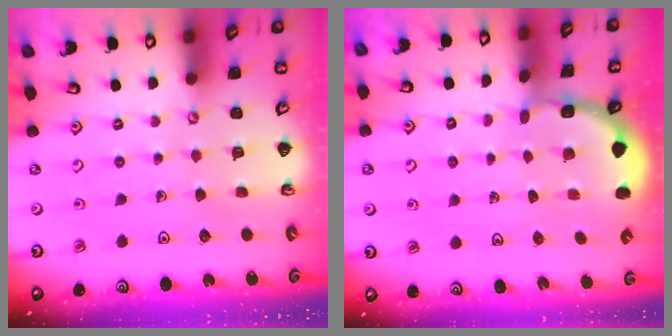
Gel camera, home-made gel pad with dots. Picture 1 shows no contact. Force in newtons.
{"total": 1.6, "press": 1.6, "slide": 0.2}